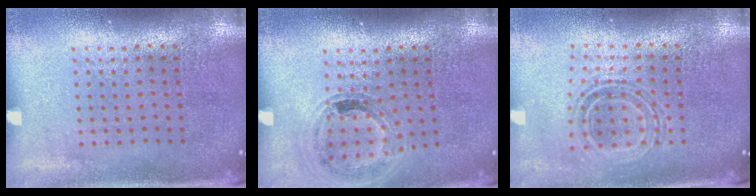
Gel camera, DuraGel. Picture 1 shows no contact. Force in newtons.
{"total": 1.0, "press": 1.0, "slide": 0.1}
{"total": 0.8, "press": 0.7, "slide": 0.3}